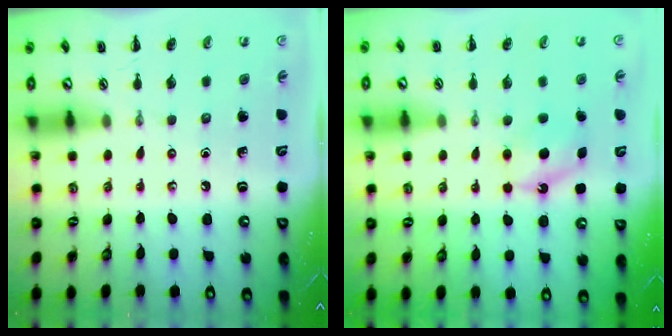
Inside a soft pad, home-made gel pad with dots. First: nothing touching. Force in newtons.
{"total": 5.9, "press": 5.7, "slide": 1.5}